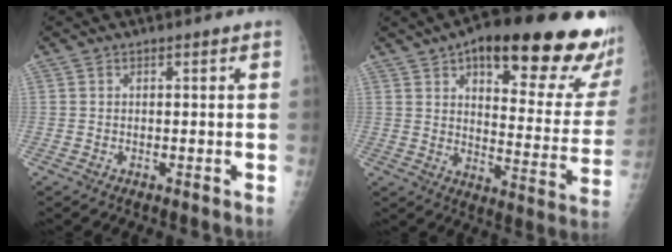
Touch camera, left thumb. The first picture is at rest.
{"total": 28.3, "force": [17.2, 8.9, 20.7], "torque": [-0.237, -0.054, 0.229]}